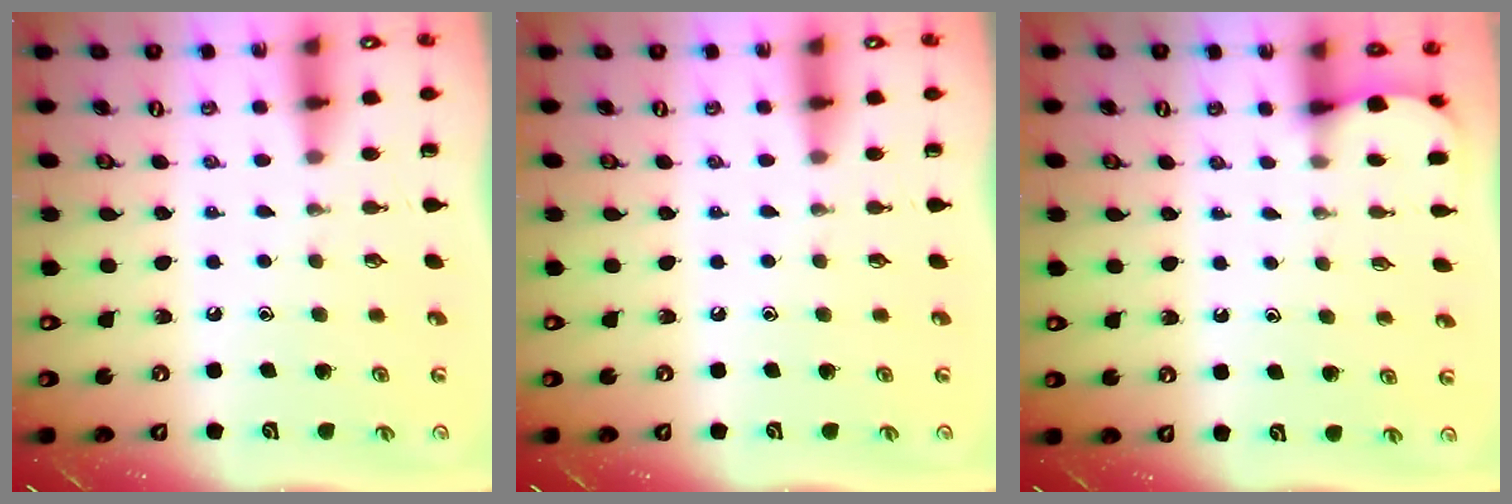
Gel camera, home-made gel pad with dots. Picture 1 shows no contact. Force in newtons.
{"total": 0.0}
{"total": 1.8, "press": 1.7, "slide": 0.2}